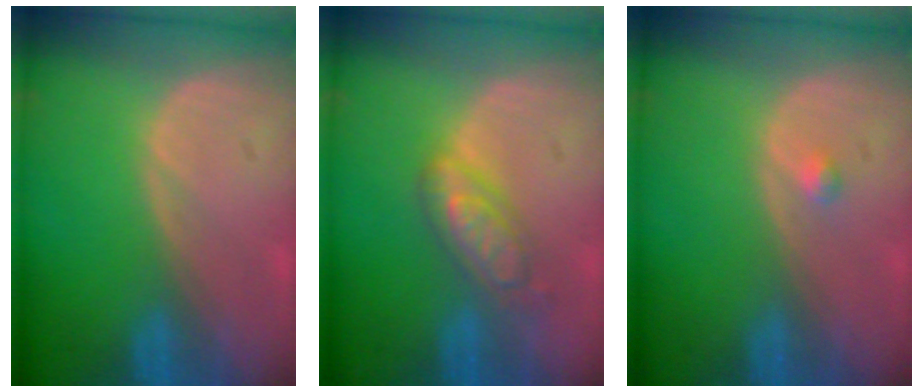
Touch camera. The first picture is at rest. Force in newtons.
{"total": 5.3, "press": 5.2, "slide": 0.2}
{"total": 0.8, "press": 0.8, "slide": 0.1}